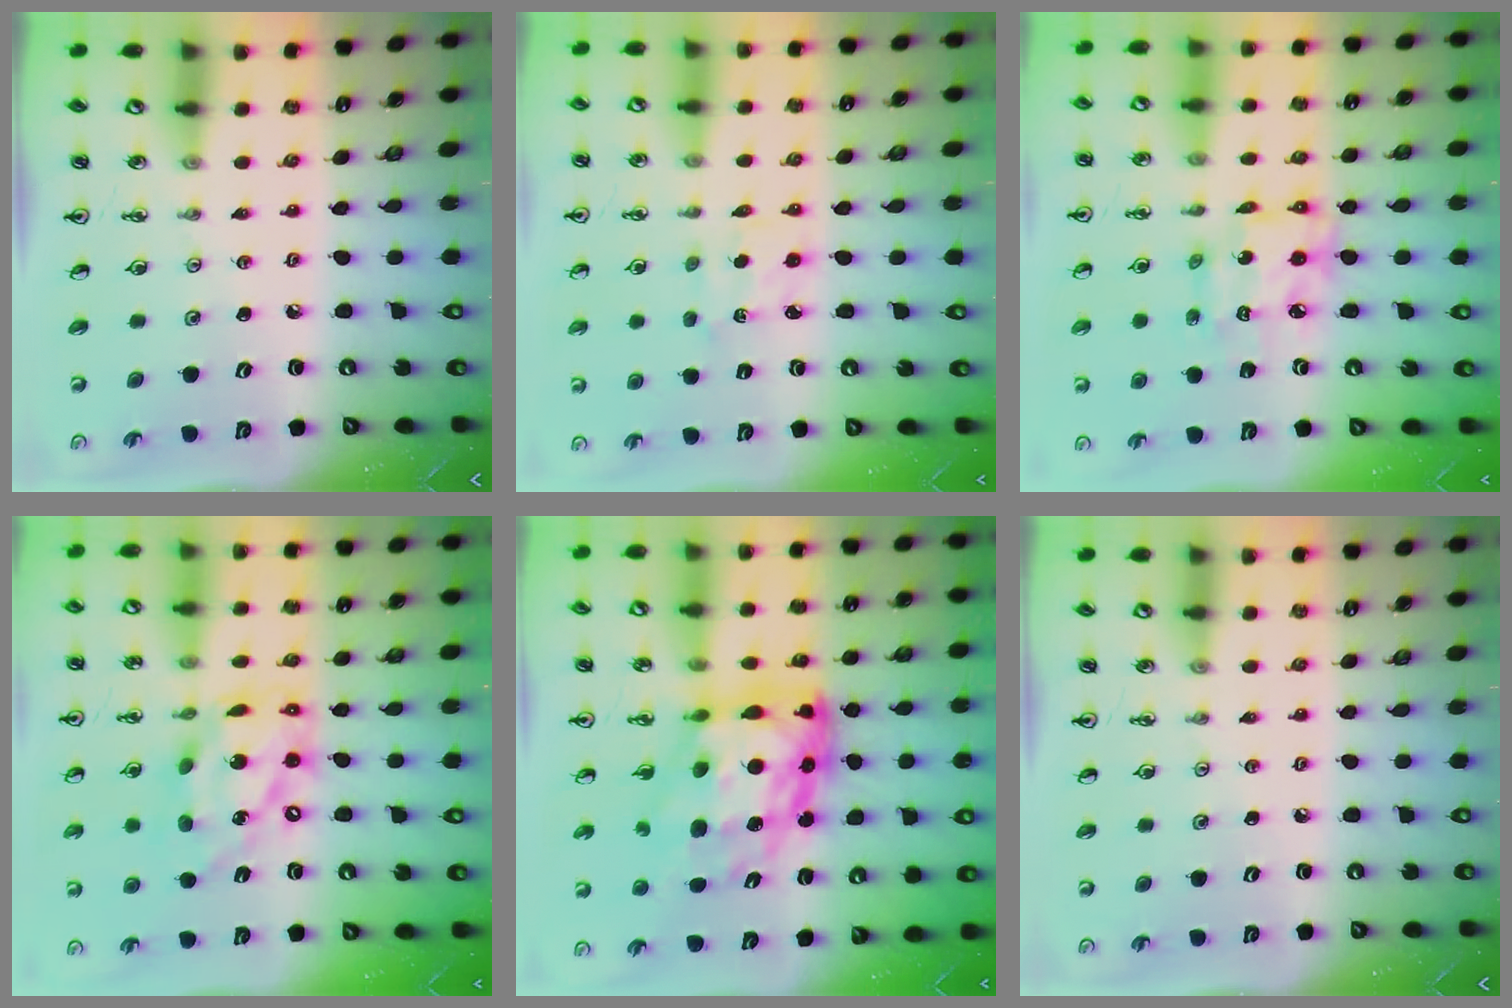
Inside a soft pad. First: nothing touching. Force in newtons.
{"total": 2.8, "press": 2.7, "slide": 0.6}
{"total": 11.4, "press": 11.4, "slide": 0.9}
{"total": 16.9, "press": 16.9, "slide": 1.4}
{"total": 15.8, "press": 15.8, "slide": 1.4}
{"total": 0.0}